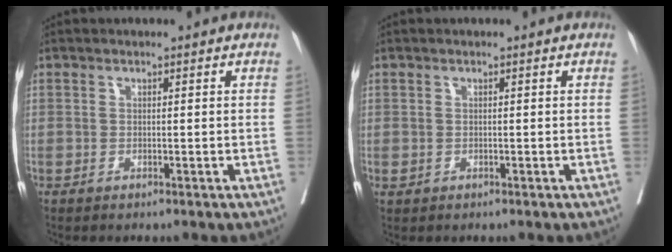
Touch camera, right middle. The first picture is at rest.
{"total": 0.7, "force": [-0.1, 0.6, 0.2], "torque": [-0.007, 0.000, 0.002]}